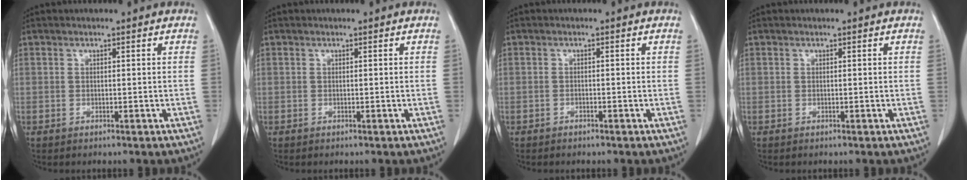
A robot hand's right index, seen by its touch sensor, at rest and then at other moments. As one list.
[{"total": 0.0}, {"total": 0.5, "force": [-0.5, 0.2, 0.1], "torque": [-0.003, 0.000, -0.009]}, {"total": 0.0}]